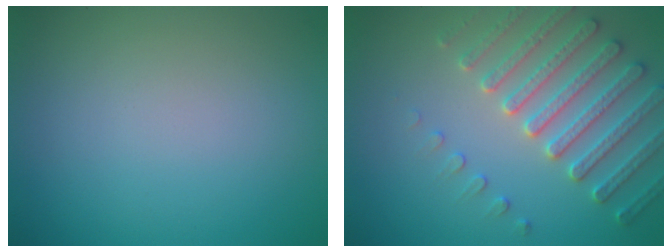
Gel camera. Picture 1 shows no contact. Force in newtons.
{"total": 4.5, "press": 4.5, "slide": 0.6}